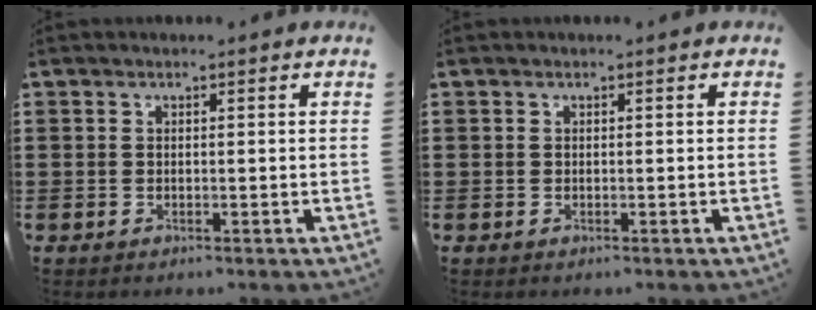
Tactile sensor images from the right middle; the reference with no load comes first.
{"total": 0.0}